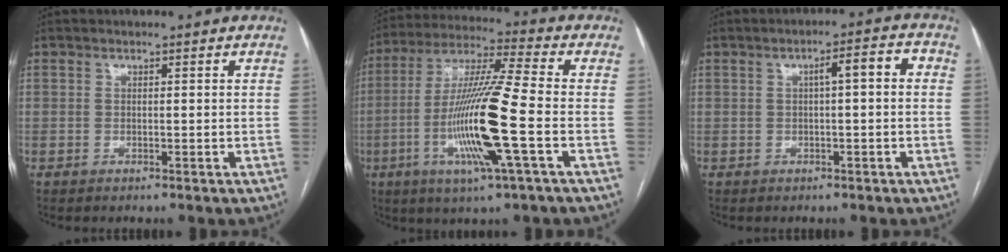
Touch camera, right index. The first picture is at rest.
{"total": 16.4, "force": [-4.1, -0.3, 15.9], "torque": [-0.319, -0.011, -0.085]}
{"total": 4.4, "force": [0.4, 0.8, 4.3], "torque": [-0.062, 0.020, 0.004]}